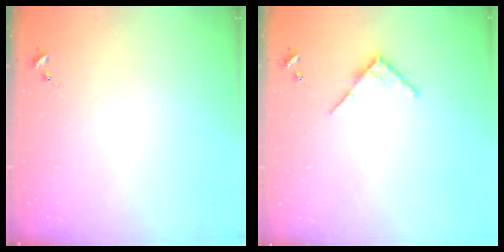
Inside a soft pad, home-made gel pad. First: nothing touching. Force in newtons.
{"total": 4.9, "press": 4.9, "slide": 0.5}